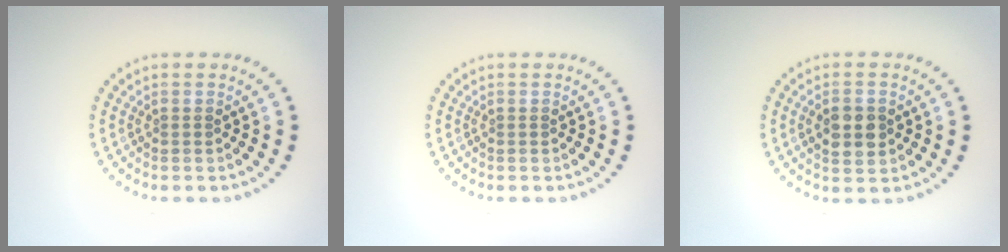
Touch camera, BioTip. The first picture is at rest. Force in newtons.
{"total": 0.0}
{"total": 3.2, "press": 3.2, "slide": 0.1}